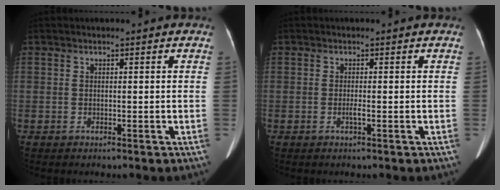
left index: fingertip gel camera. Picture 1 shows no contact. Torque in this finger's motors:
{"motor_torque": [0.32, 0.08, 0.14, 0.00]}